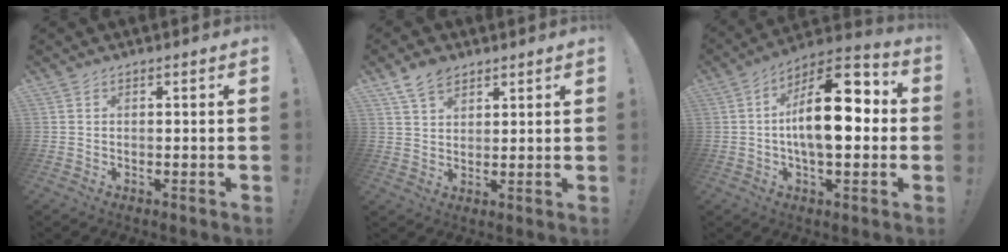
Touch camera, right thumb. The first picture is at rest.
{"total": 6.5, "force": [4.5, 3.7, 2.9], "torque": [-0.051, -0.015, 0.084]}
{"total": 18.7, "force": [0.2, 8.6, 16.6], "torque": [-0.265, 0.009, -0.005]}